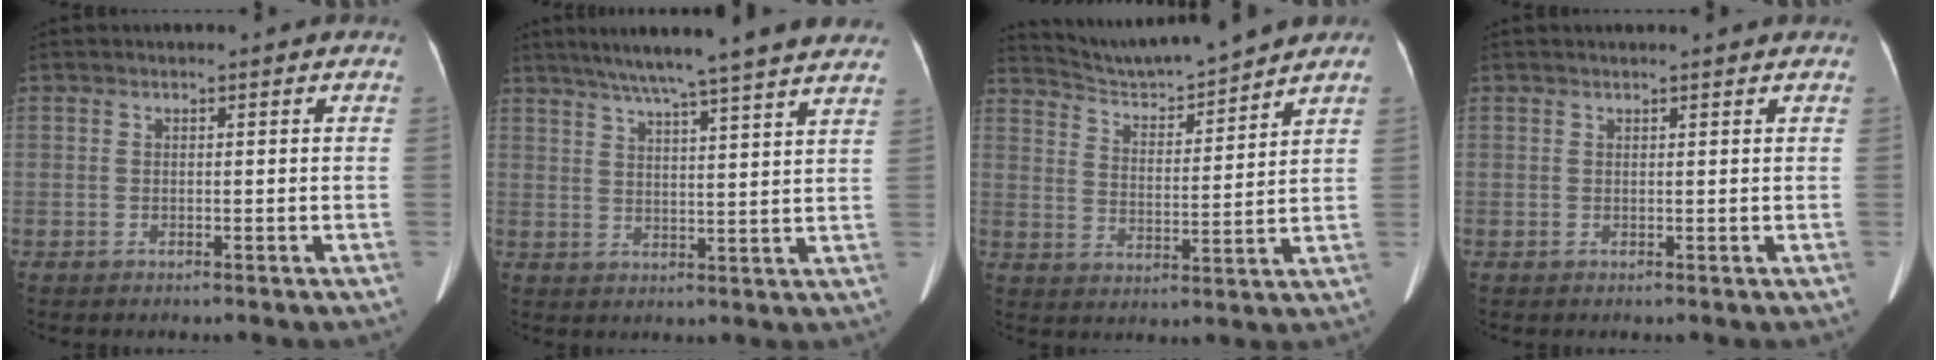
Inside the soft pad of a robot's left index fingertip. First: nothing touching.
{"total": 19.9, "force": [17.1, -0.2, 10.2], "torque": [-0.165, 0.009, 0.219]}
{"total": 11.0, "force": [10.6, 0.0, 2.9], "torque": [-0.057, 0.008, 0.182]}
{"total": 2.1, "force": [1.9, 0.2, 0.7], "torque": [-0.010, 0.011, 0.024]}